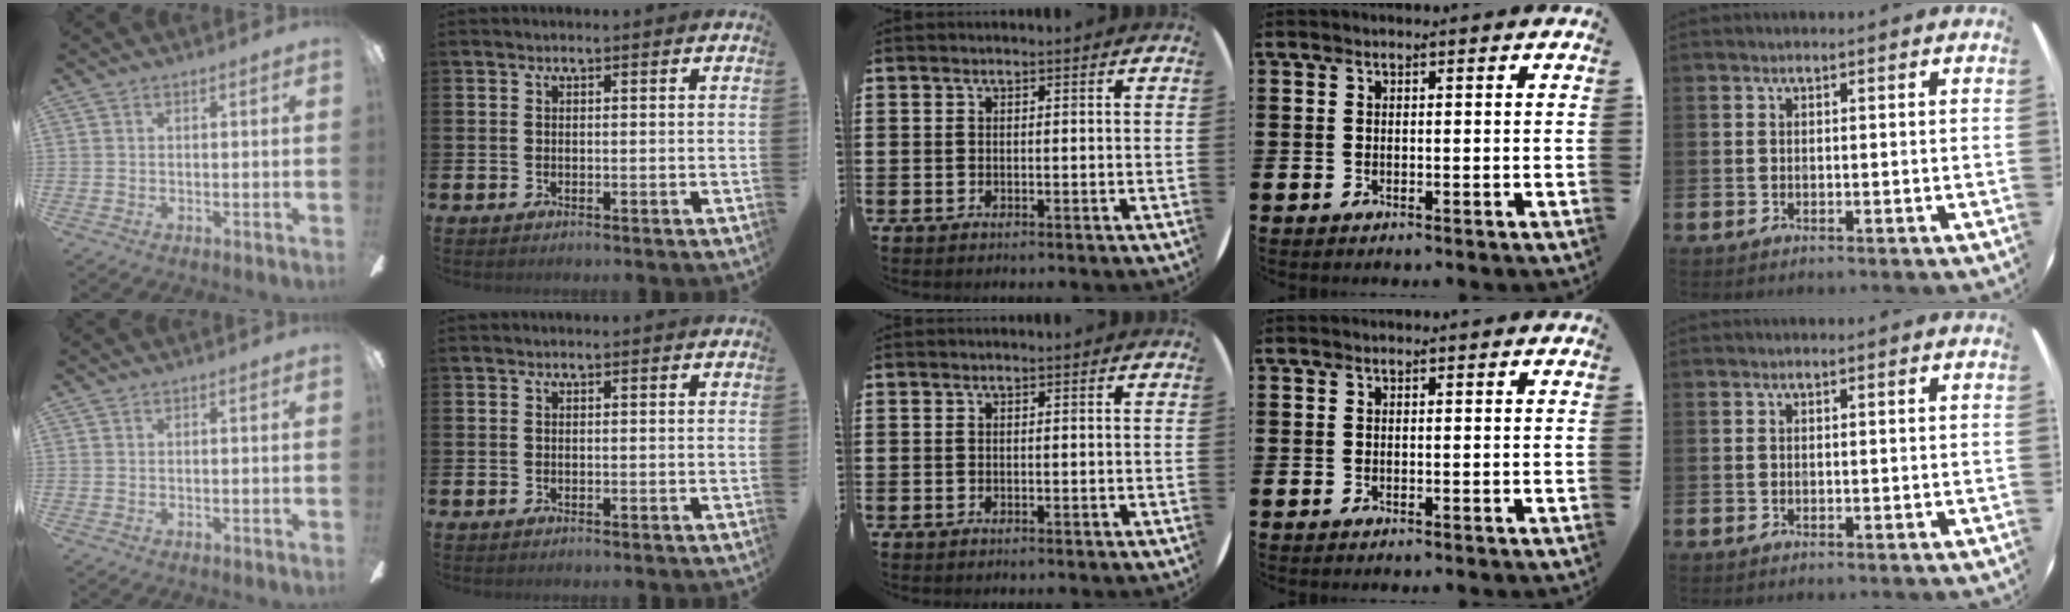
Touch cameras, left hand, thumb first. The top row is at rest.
{}